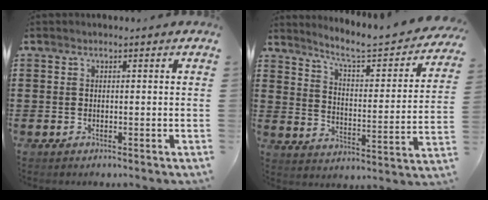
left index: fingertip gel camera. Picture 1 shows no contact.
{"total": 5.7, "force": [5.0, 0.4, 2.7], "torque": [-0.071, -0.041, 0.073]}